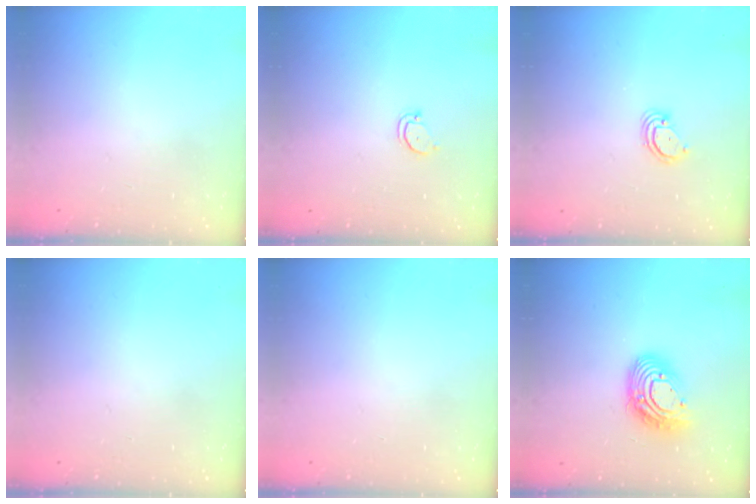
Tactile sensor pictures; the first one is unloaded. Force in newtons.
{"total": 2.5, "press": 2.5, "slide": 0.3}
{"total": 3.6, "press": 3.6, "slide": 0.2}
{"total": 0.0}
{"total": 0.0}
{"total": 13.4, "press": 13.4, "slide": 1.3}